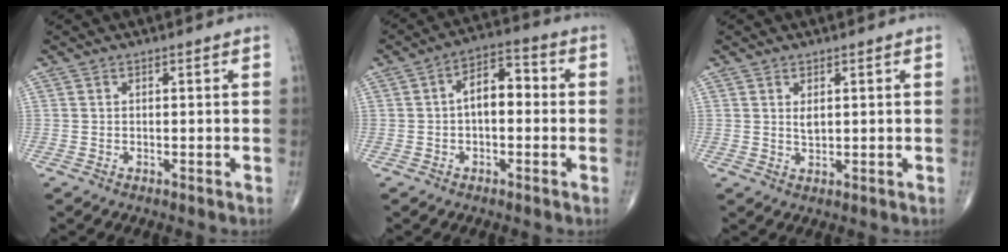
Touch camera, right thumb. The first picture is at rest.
{"total": 7.7, "force": [0.0, 4.4, 6.3], "torque": [-0.083, 0.033, -0.011]}
{"total": 1.8, "force": [0.7, 0.9, 1.5], "torque": [-0.022, -0.007, 0.015]}